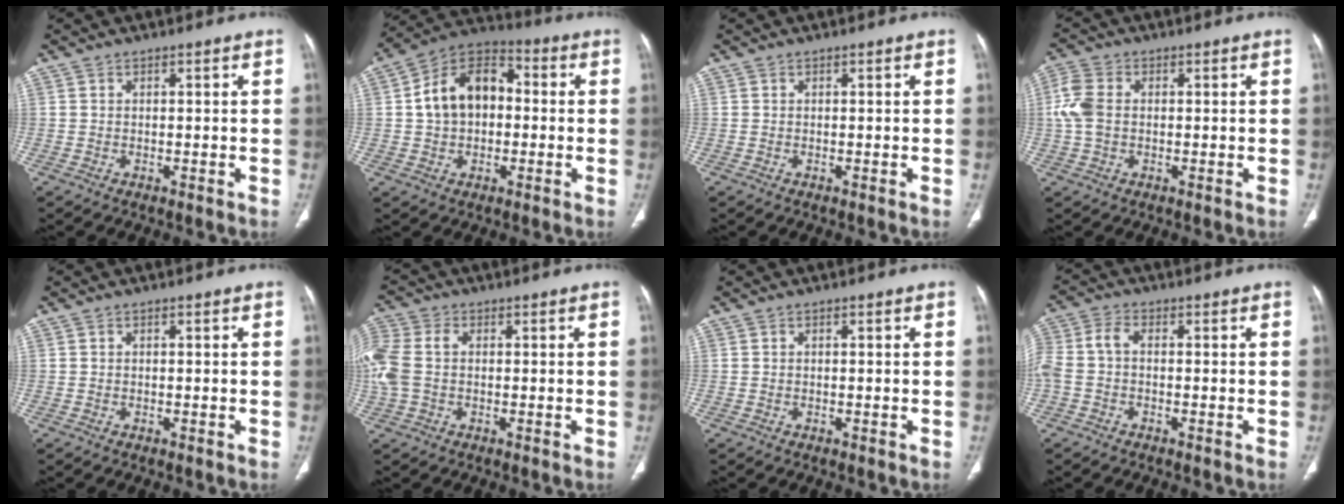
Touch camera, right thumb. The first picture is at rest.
{"total": 13.6, "force": [0.7, 9.7, 9.6], "torque": [-0.137, 0.034, -0.001]}
{"total": 0.0}
{"total": 5.8, "force": [0.1, 4.1, 4.2], "torque": [-0.112, 0.012, -0.002]}
{"total": 0.0}
{"total": 9.4, "force": [0.1, 6.6, 6.7], "torque": [-0.189, 0.022, 0.001]}
{"total": 0.0}
{"total": 6.9, "force": [-0.7, 4.1, 5.5], "torque": [-0.130, 0.021, -0.020]}